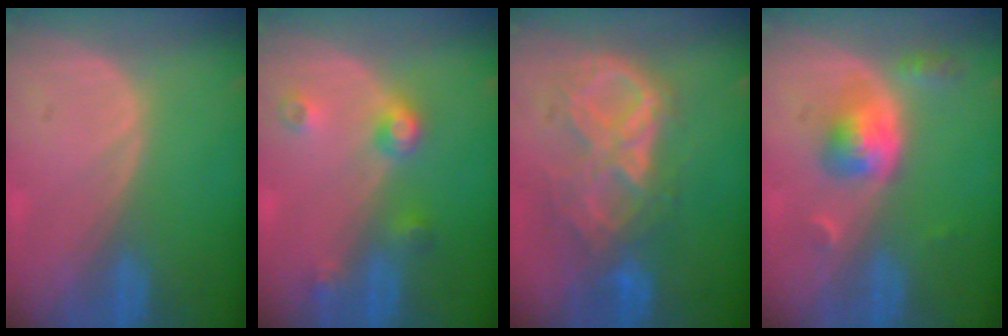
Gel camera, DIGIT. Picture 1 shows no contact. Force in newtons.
{"total": 4.5, "press": 4.0, "slide": 2.0}
{"total": 9.6, "press": 8.2, "slide": 5.0}
{"total": 5.2, "press": 4.8, "slide": 2.0}